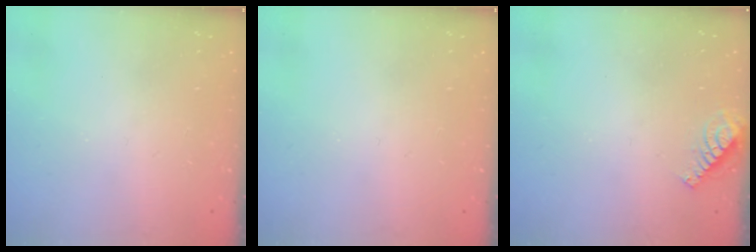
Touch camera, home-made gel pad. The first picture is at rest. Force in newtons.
{"total": 0.0}
{"total": 5.4, "press": 5.3, "slide": 0.6}